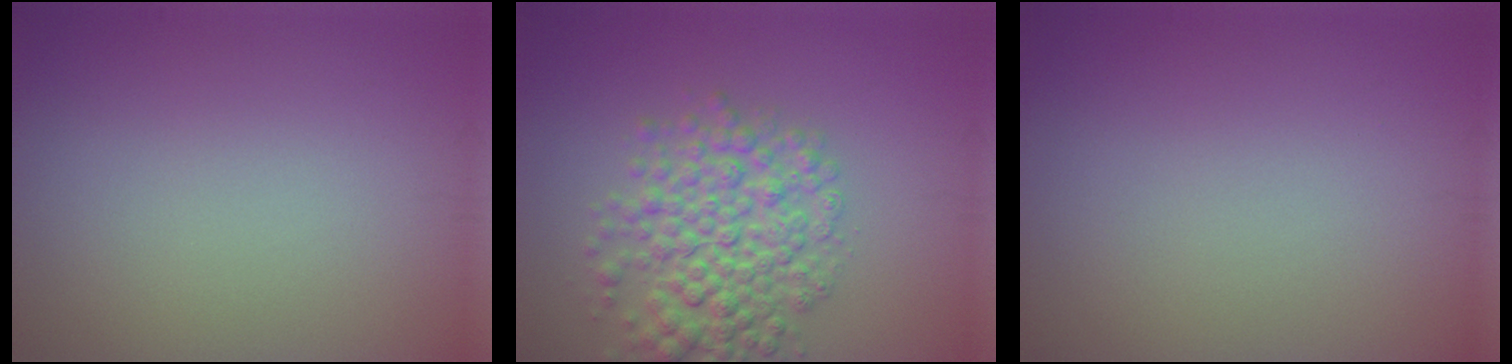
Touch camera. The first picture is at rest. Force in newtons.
{"total": 6.0, "press": 6.0, "slide": 0.2}
{"total": 0.0}